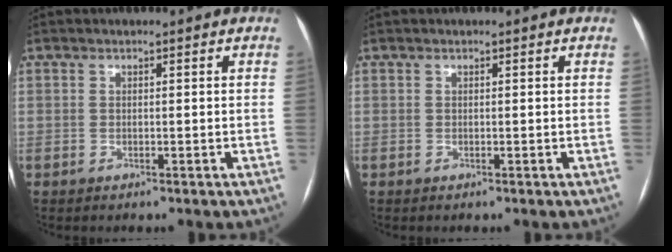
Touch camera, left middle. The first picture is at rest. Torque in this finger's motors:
{"motor_torque": [-0.01, 0.01, 0.00, 0.00]}